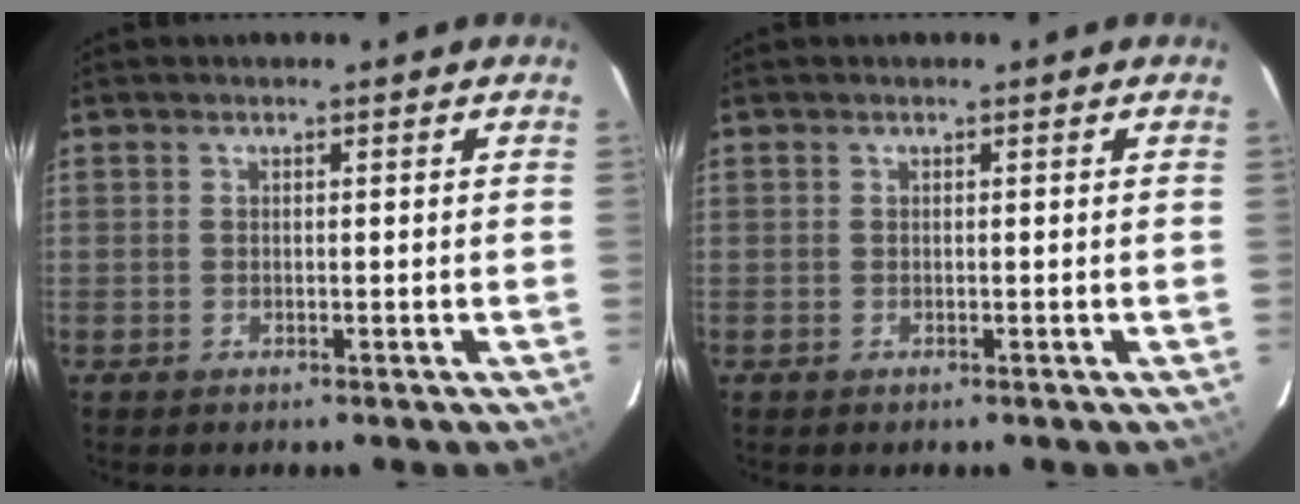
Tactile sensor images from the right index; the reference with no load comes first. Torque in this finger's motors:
{"motor_torque": [0.00, 0.00, 0.00, 0.00]}